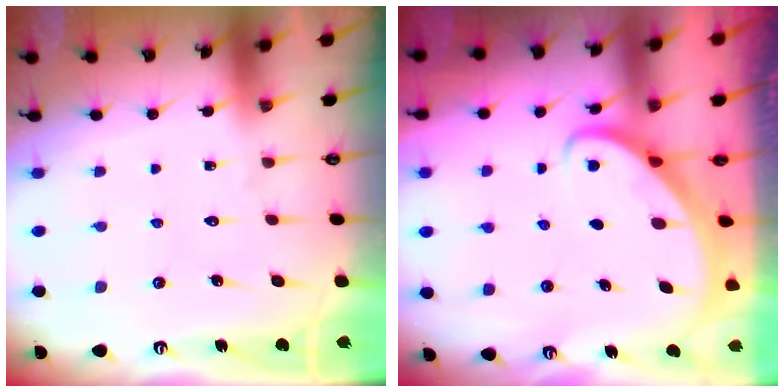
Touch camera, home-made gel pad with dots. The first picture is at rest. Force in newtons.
{"total": 2.6, "press": 2.6, "slide": 0.2}